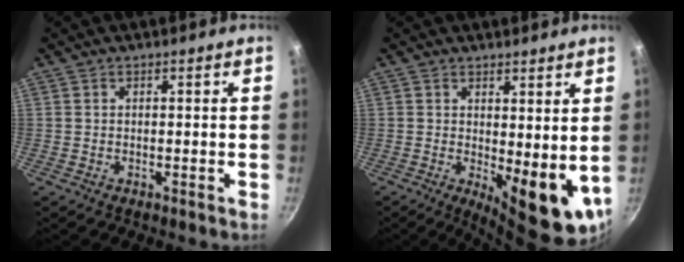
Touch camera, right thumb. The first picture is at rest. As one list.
[{"total": 10.6, "force": [1.0, 4.2, 9.7], "torque": [-0.109, -0.021, 0.024]}]